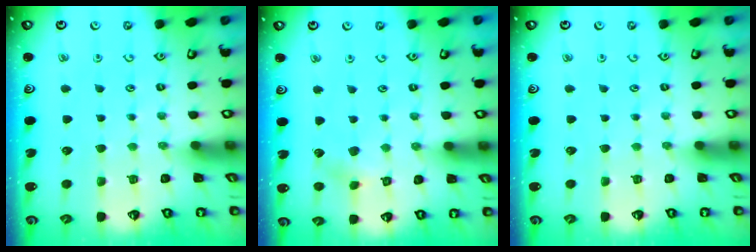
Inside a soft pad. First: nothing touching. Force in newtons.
{"total": 4.7, "press": 4.7, "slide": 0.4}
{"total": 0.0}